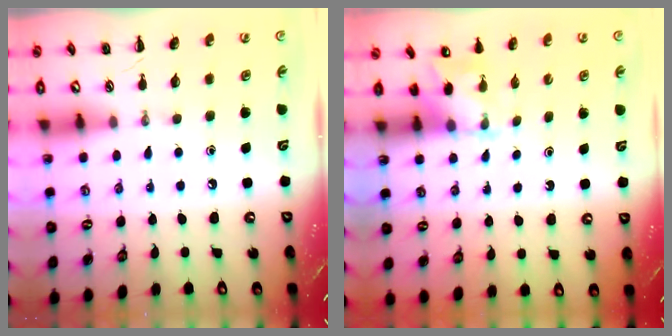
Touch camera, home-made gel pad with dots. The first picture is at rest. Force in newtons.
{"total": 3.1, "press": 2.9, "slide": 1.0}